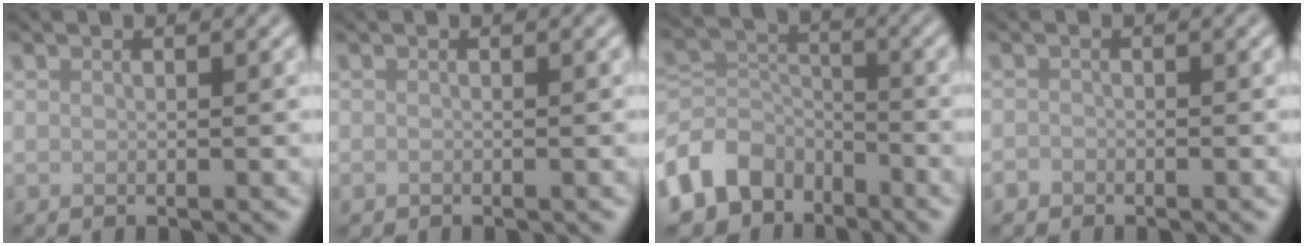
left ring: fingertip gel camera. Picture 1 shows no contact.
{"total": 0.0}
{"total": 6.4, "force": [-4.1, 4.5, 2.1], "torque": [-0.039, -0.005, -0.095]}
{"total": 0.7, "force": [-0.5, 0.5, 0.0], "torque": [0.003, -0.002, -0.011]}